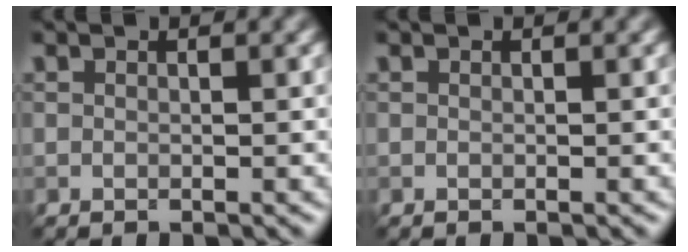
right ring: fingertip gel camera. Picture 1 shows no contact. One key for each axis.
{"total": 0.0}